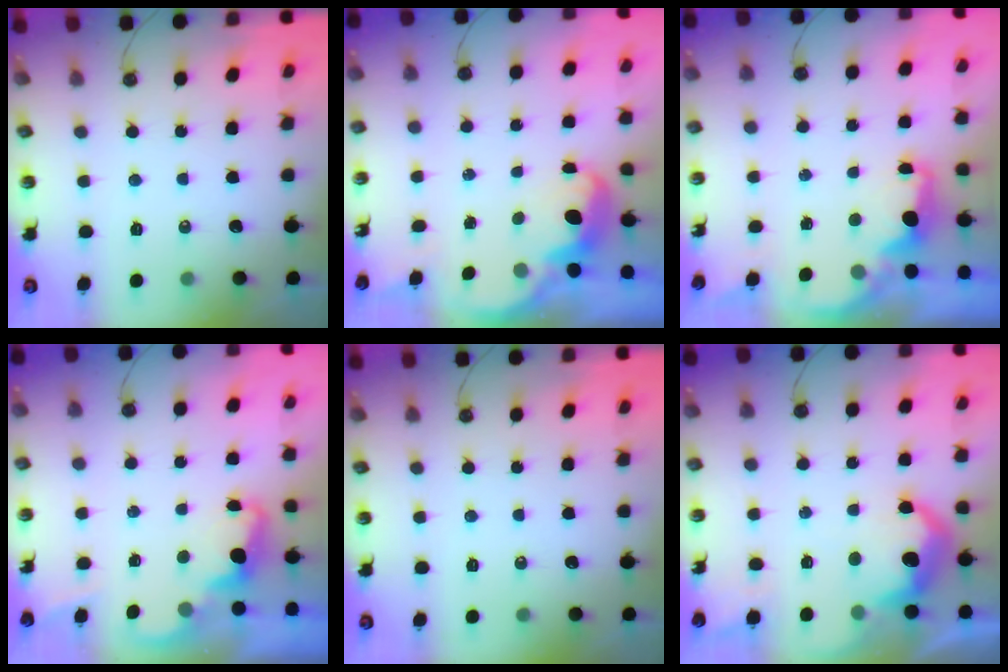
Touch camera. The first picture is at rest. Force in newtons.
{"total": 2.5, "press": 2.5, "slide": 0.6}
{"total": 2.3, "press": 2.2, "slide": 0.8}
{"total": 2.2, "press": 2.2, "slide": 0.5}
{"total": 0.0}
{"total": 11.6, "press": 11.6, "slide": 0.8}